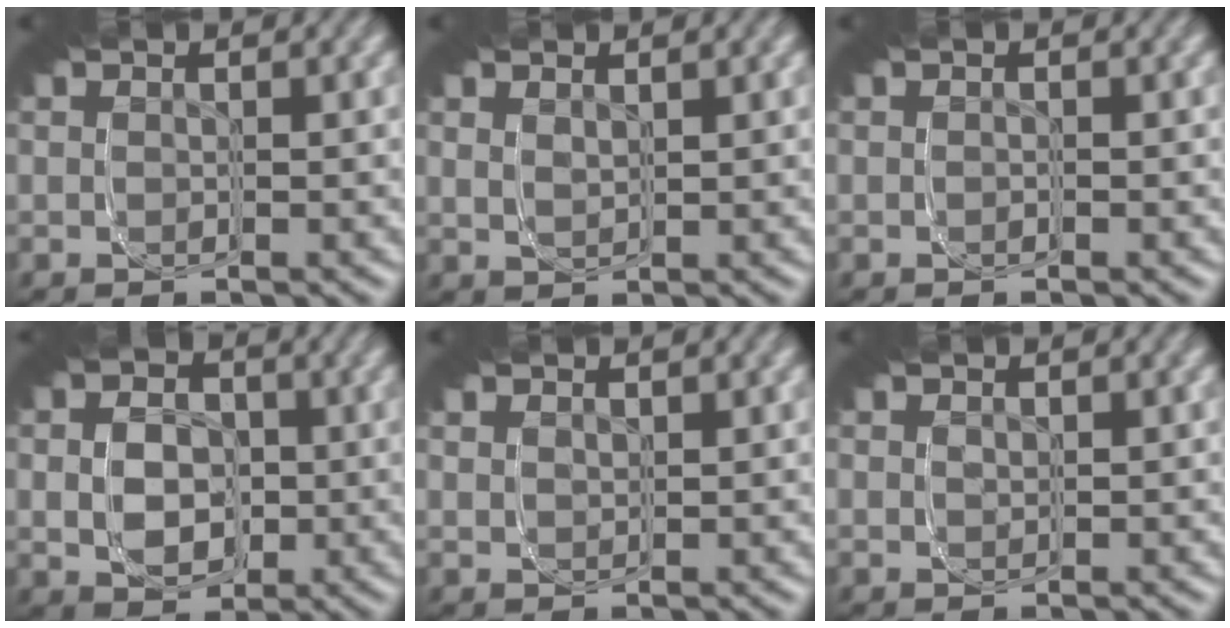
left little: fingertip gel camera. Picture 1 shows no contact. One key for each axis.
{"total": 2.2, "fx": 0.8, "fy": 1.7, "fz": 1.1, "tx": -0.033, "ty": 0.010, "tz": 0.005}
{"total": 0.0}
{"total": 8.3, "fx": -0.5, "fy": 7.4, "fz": 3.7, "tx": -0.062, "ty": -0.005, "tz": -0.025}
{"total": 1.4, "fx": 0.8, "fy": 1.1, "fz": 0.1, "tx": -0.013, "ty": 0.006, "tz": 0.007}
{"total": 0.8, "fx": 0.3, "fy": 0.7, "fz": 0.1, "tx": -0.008, "ty": 0.003, "tz": 0.001}